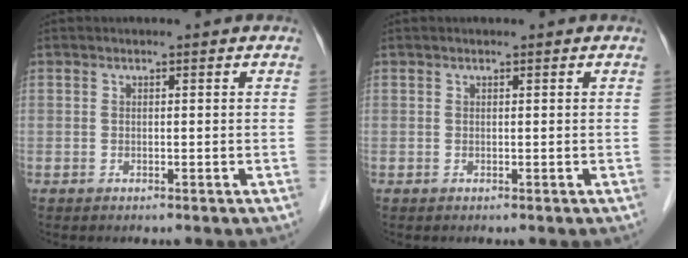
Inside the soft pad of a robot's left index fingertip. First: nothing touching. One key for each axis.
{"total": 0.0}